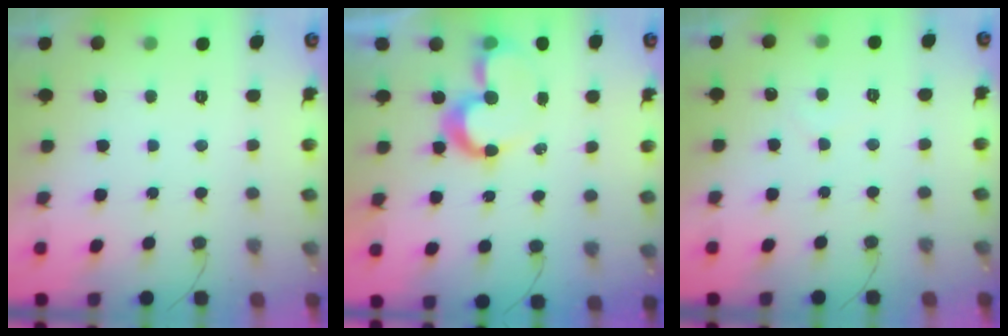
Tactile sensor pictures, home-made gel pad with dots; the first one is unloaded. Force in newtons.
{"total": 8.5, "press": 8.4, "slide": 0.2}
{"total": 3.5, "press": 3.5, "slide": 0.2}